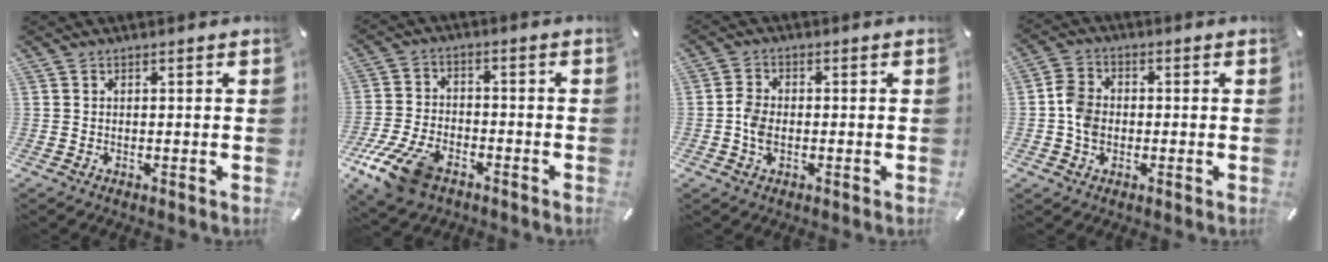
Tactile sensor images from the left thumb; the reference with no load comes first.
{"total": 12.2, "force": [-7.3, 6.7, 7.1], "torque": [-0.140, 0.034, -0.131]}
{"total": 4.0, "force": [-0.9, 2.7, 2.9], "torque": [-0.064, 0.002, -0.018]}
{"total": 6.2, "force": [-1.1, 5.1, 3.4], "torque": [-0.072, 0.011, -0.017]}